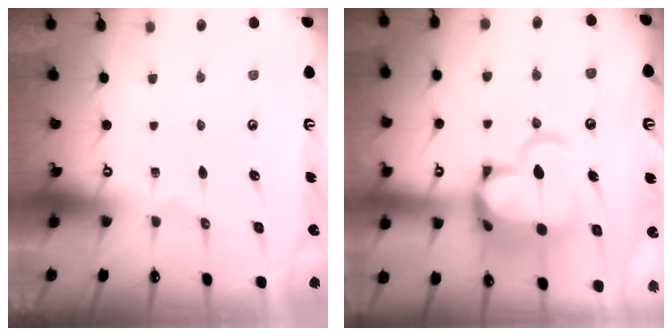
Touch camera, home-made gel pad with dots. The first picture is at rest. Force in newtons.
{"total": 11.4, "press": 11.3, "slide": 1.6}